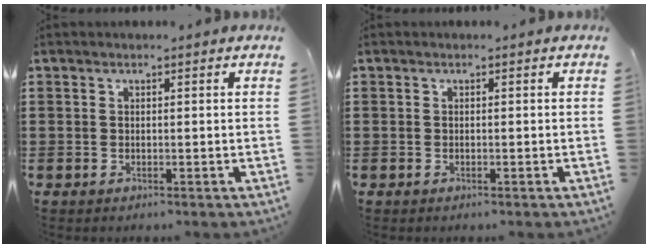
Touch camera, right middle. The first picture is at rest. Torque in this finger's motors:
{"motor_torque": [0.43, -0.34, 0.07, 0.00]}